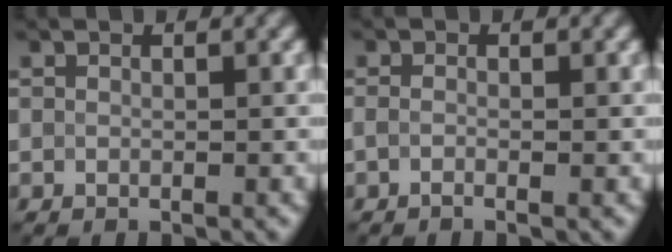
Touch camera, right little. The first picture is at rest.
{"total": 1.2, "force": [-0.9, 0.2, 0.7], "torque": [-0.007, -0.003, -0.012]}